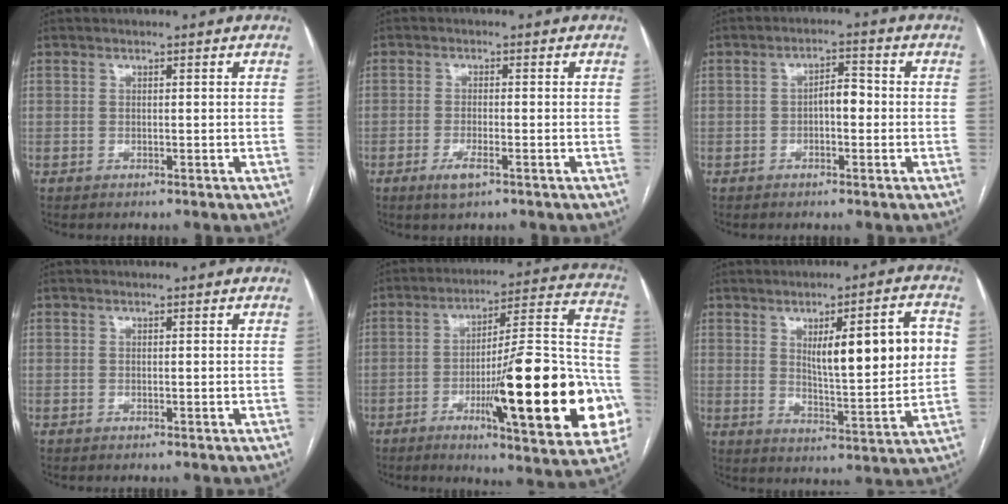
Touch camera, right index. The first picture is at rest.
{"total": 3.1, "force": [-1.7, 0.6, 2.5], "torque": [-0.053, -0.005, -0.031]}
{"total": 3.5, "force": [-0.5, 1.5, 3.1], "torque": [-0.046, 0.015, -0.010]}
{"total": 0.0}
{"total": 26.0, "force": [-7.5, 3.7, 24.6], "torque": [-0.291, 0.004, -0.101]}
{"total": 13.8, "force": [3.1, 2.3, 13.3], "torque": [-0.192, 0.008, 0.052]}